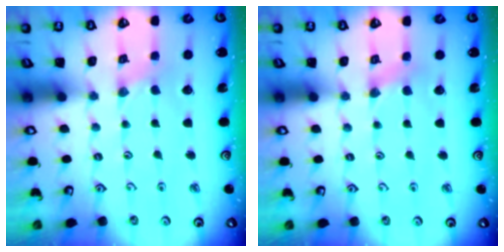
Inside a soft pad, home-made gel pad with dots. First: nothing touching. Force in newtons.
{"total": 2.4, "press": 2.4, "slide": 0.5}